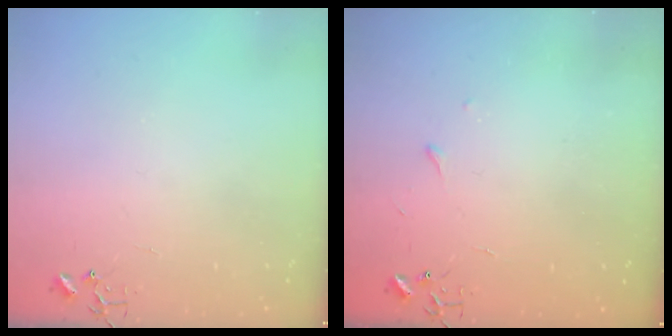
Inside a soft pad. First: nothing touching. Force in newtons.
{"total": 3.3, "press": 3.3, "slide": 0.5}